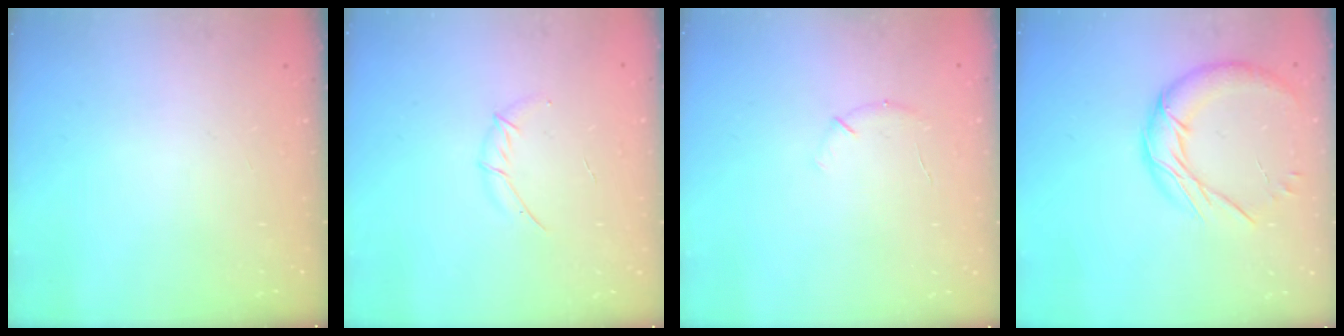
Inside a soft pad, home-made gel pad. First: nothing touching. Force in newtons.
{"total": 4.9, "press": 4.7, "slide": 1.1}
{"total": 5.7, "press": 5.5, "slide": 1.3}
{"total": 13.2, "press": 13.2, "slide": 1.2}